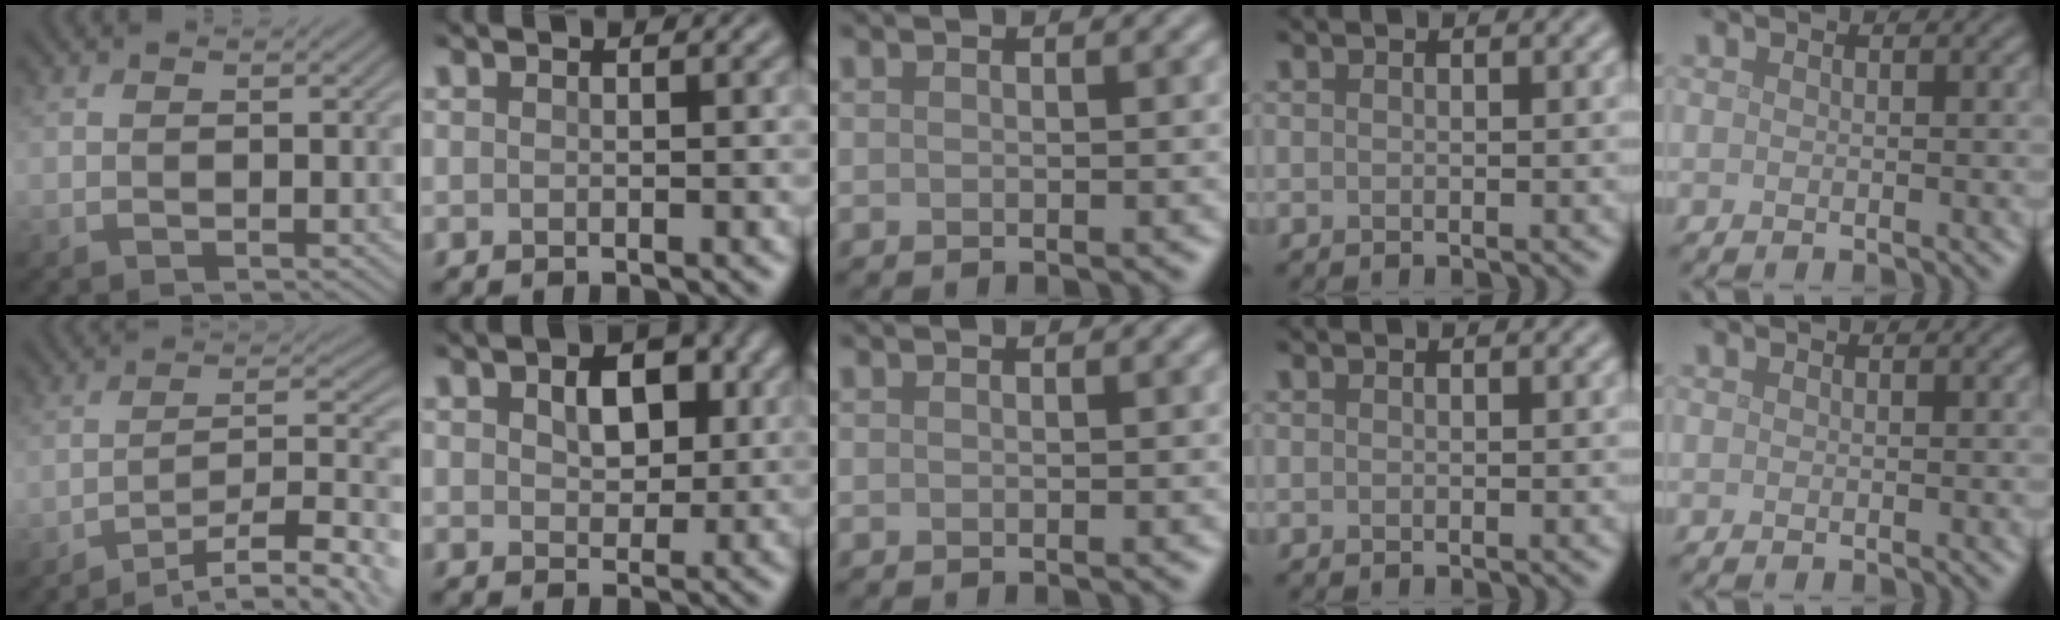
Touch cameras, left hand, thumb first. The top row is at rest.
{"thumb": {"total": 12.2, "force": [-9.1, 2.7, 7.6], "torque": [-0.116, 0.005, -0.129]}, "index": {"total": 3.7, "force": [1.0, 2.4, 2.6], "torque": [-0.047, 0.004, 0.012]}}